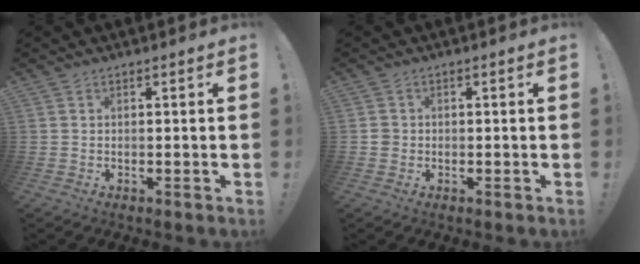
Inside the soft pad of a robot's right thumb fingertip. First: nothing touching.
{"total": 1.9, "force": [-0.4, 1.8, 0.6], "torque": [-0.003, 0.004, -0.008]}